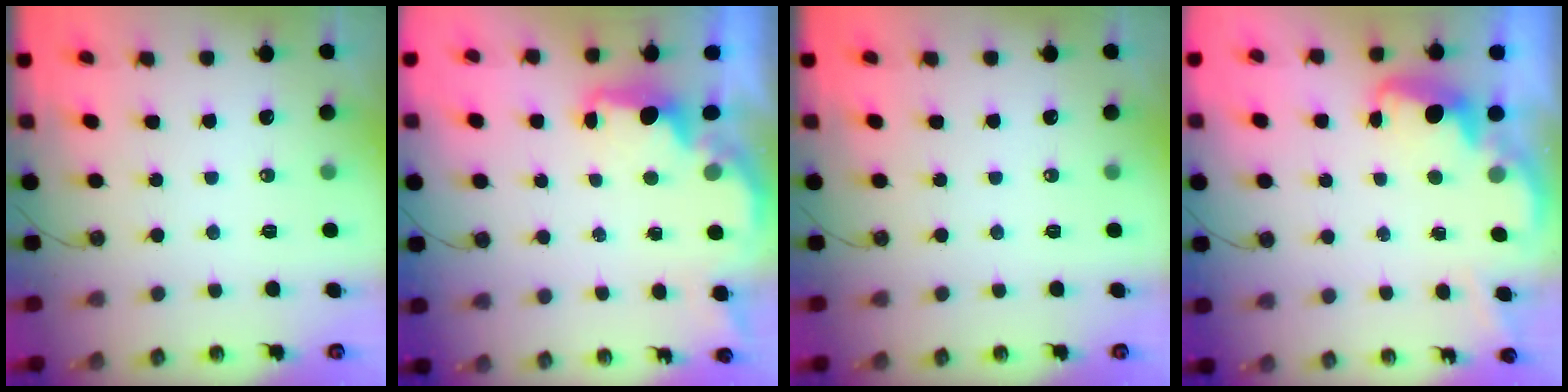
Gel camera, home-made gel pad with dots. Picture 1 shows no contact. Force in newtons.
{"total": 1.8, "press": 1.6, "slide": 0.7}
{"total": 0.0}
{"total": 2.8, "press": 2.7, "slide": 0.6}